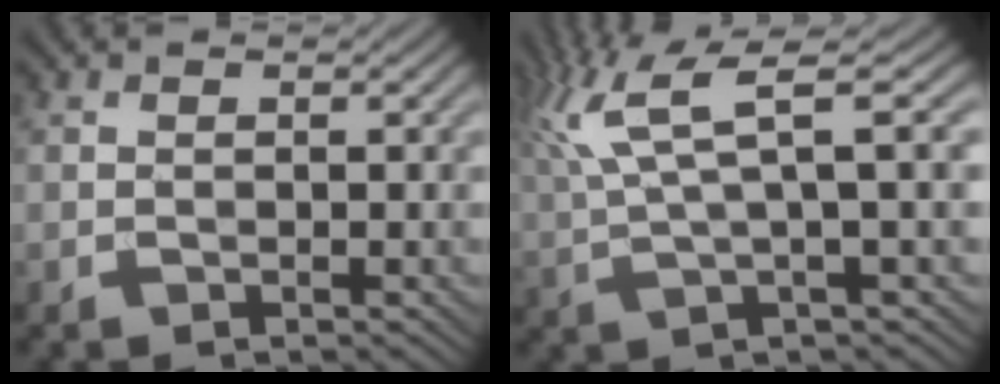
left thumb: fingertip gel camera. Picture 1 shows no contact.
{"total": 9.6, "force": [3.5, 2.0, 8.7], "torque": [-0.174, 0.029, 0.069]}